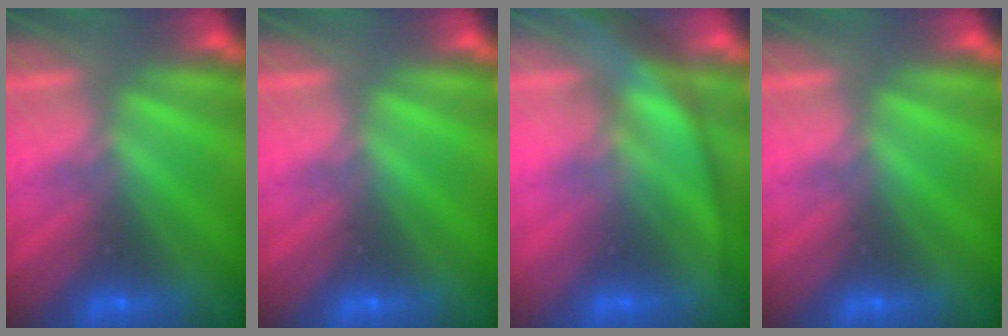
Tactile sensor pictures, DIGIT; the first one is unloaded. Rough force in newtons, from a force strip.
{"total": 0.0}
{"total": 3.1}
{"total": 0.0}